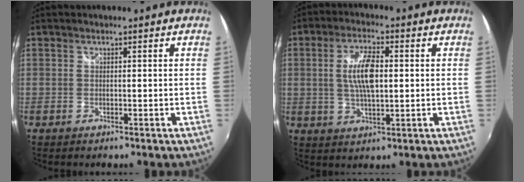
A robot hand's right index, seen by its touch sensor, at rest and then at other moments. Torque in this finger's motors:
{"motor_torque": [0.24, 0.02, 0.23, 0.07]}